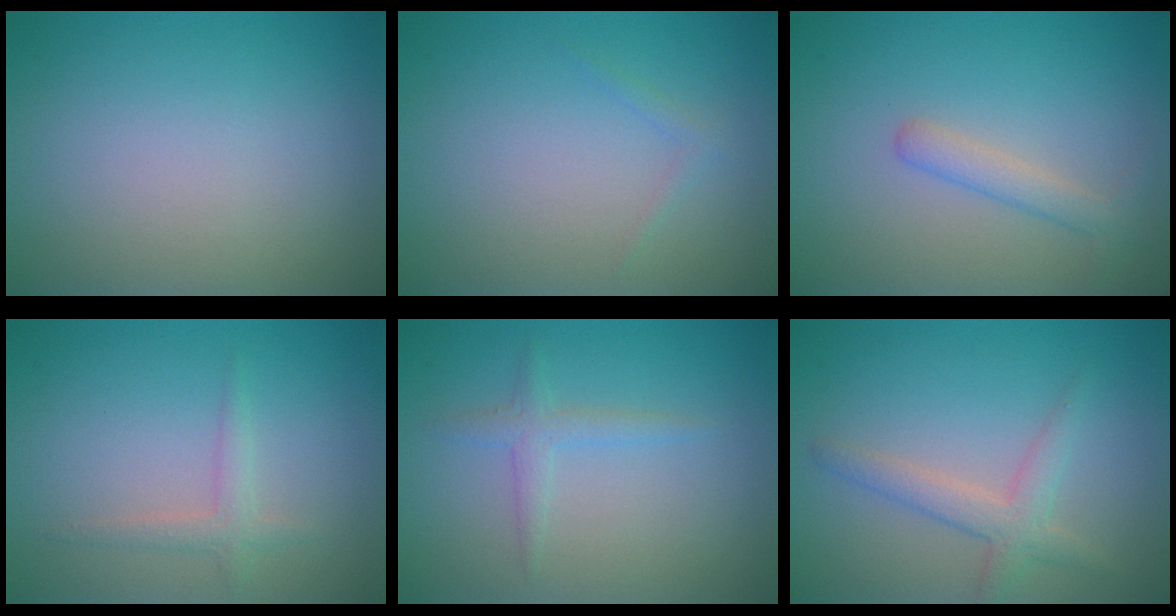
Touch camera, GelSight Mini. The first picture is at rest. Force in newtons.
{"total": 0.7, "press": 0.7, "slide": 0.1}
{"total": 2.0, "press": 2.0, "slide": 0.1}
{"total": 1.5, "press": 1.5, "slide": 0.0}
{"total": 1.6, "press": 1.6, "slide": 0.1}
{"total": 2.6, "press": 2.6, "slide": 0.1}